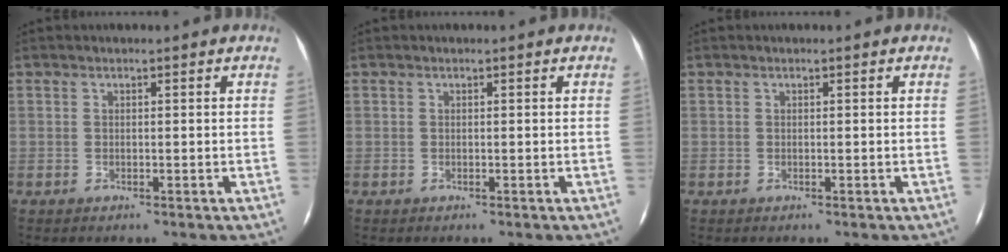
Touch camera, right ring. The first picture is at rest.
{"total": 0.0}
{"total": 0.0}